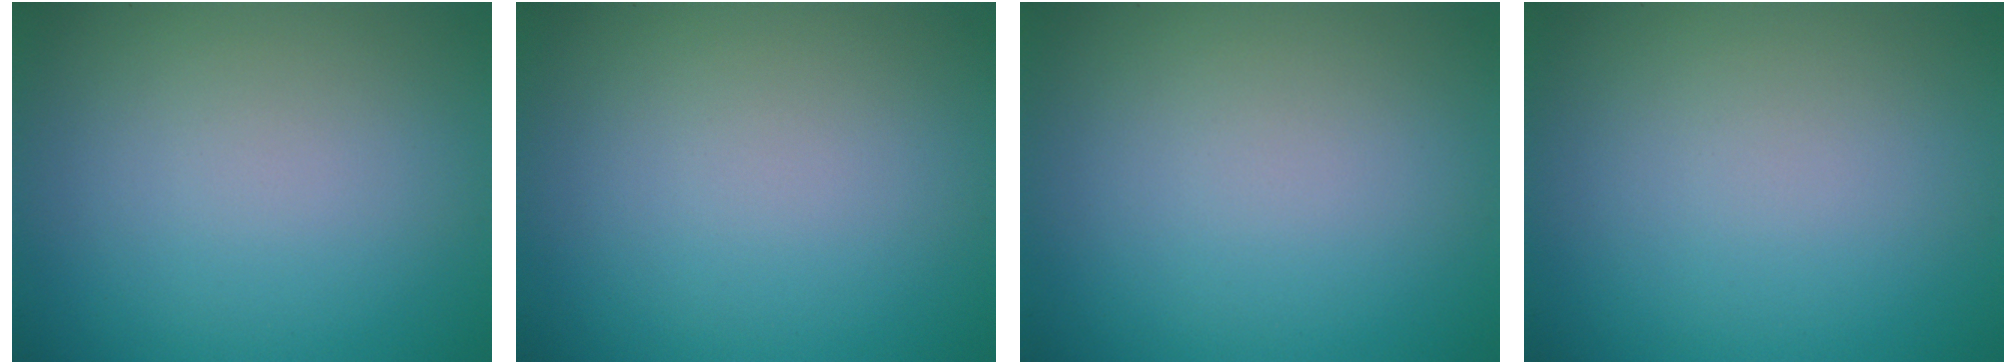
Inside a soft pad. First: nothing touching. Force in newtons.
{"total": 0.0}
{"total": 0.0}
{"total": 0.0}